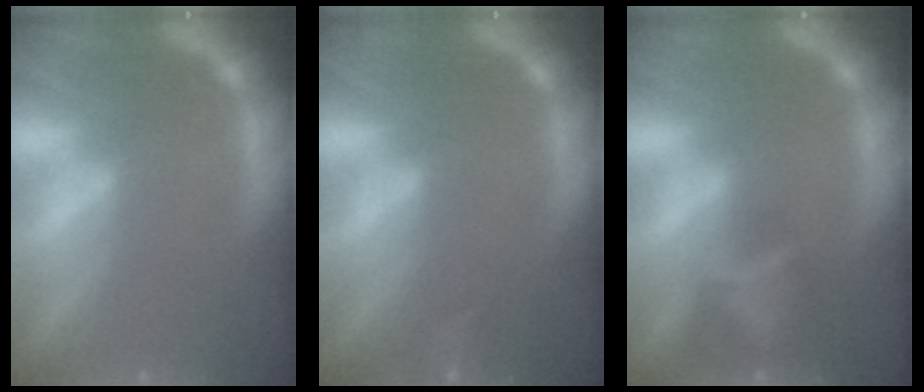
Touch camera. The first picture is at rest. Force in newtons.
{"total": 1.9}
{"total": 4.0}